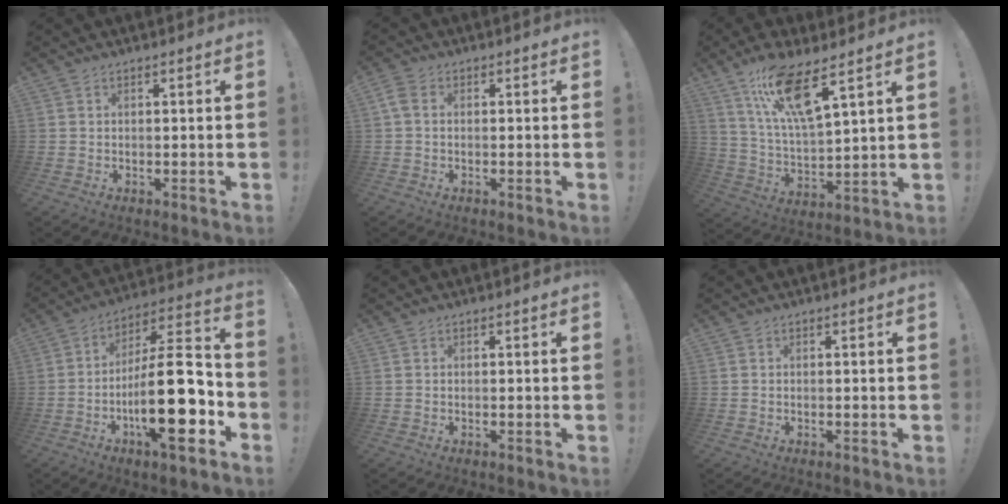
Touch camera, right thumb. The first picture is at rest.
{"total": 2.6, "force": [0.5, 1.7, 2.0], "torque": [-0.043, 0.008, 0.012]}
{"total": 14.4, "force": [9.1, 2.9, 10.8], "torque": [-0.212, -0.040, 0.150]}
{"total": 23.4, "force": [-6.6, 7.2, 21.3], "torque": [-0.367, 0.034, -0.106]}
{"total": 0.0}
{"total": 0.0}